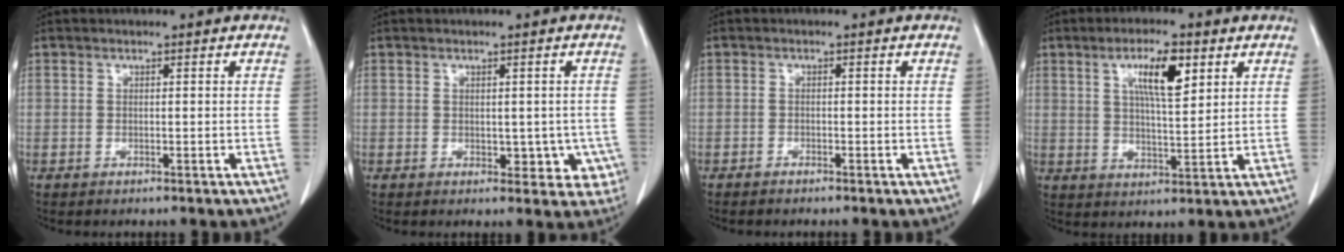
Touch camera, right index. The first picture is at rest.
{"total": 5.3, "force": [-0.7, 3.5, 3.9], "torque": [-0.019, 0.005, -0.001]}
{"total": 0.8, "force": [-0.7, 0.1, 0.1], "torque": [-0.006, 0.000, -0.012]}
{"total": 8.0, "force": [3.5, 1.8, 6.9], "torque": [-0.123, 0.001, 0.060]}